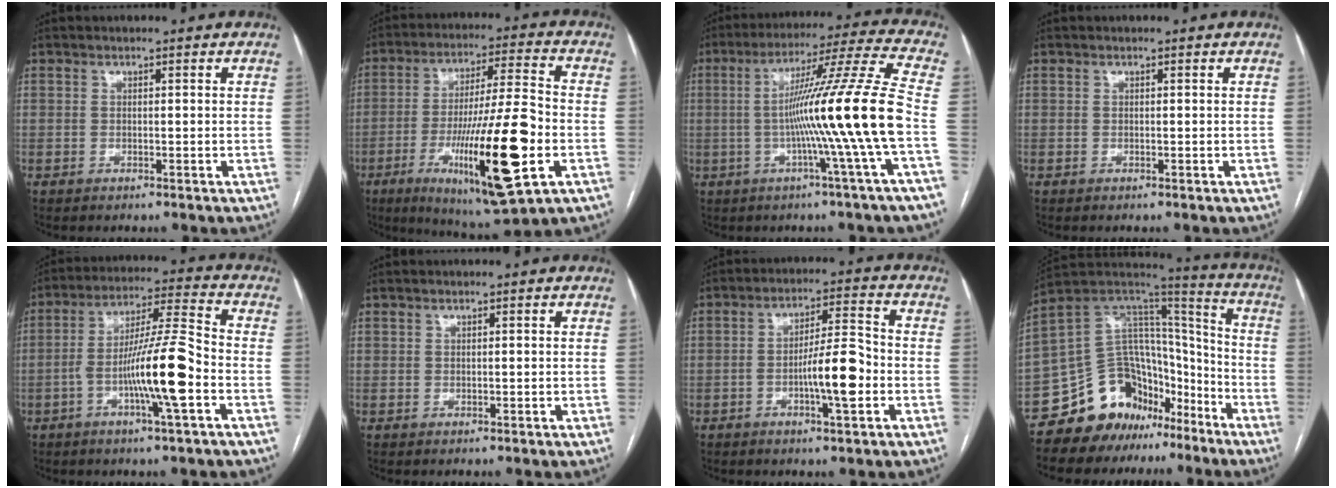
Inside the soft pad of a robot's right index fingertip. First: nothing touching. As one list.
[{"total": 20.6, "force": [-6.5, 1.9, 19.5], "torque": [-0.338, -0.026, -0.100]}, {"total": 16.6, "force": [-2.9, -3.5, 16.0], "torque": [-0.256, -0.003, -0.055]}, {"total": 0.0}, {"total": 12.6, "force": [-3.9, 0.1, 12.0], "torque": [-0.218, 0.006, -0.073]}, {"total": 0.0}, {"total": 8.6, "force": [-2.4, 1.2, 8.2], "torque": [-0.138, 0.010, -0.042]}, {"total": 17.1, "force": [-11.8, 10.9, 6.0], "torque": [-0.092, 0.103, -0.194]}]